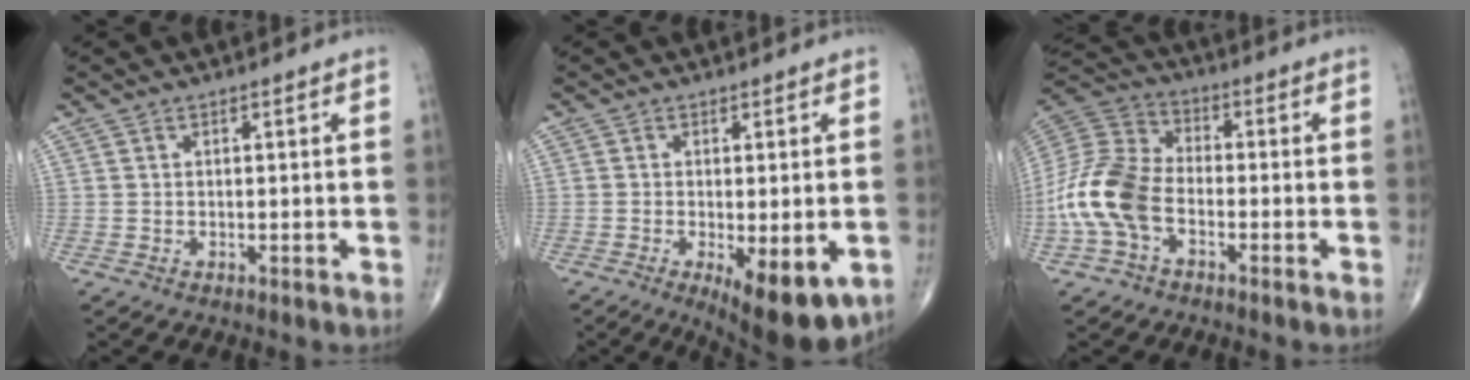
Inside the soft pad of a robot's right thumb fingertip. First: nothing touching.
{"total": 11.2, "force": [-4.3, 4.3, 9.5], "torque": [-0.128, -0.016, -0.055]}
{"total": 13.9, "force": [-4.0, 8.7, 10.1], "torque": [-0.214, 0.033, -0.087]}